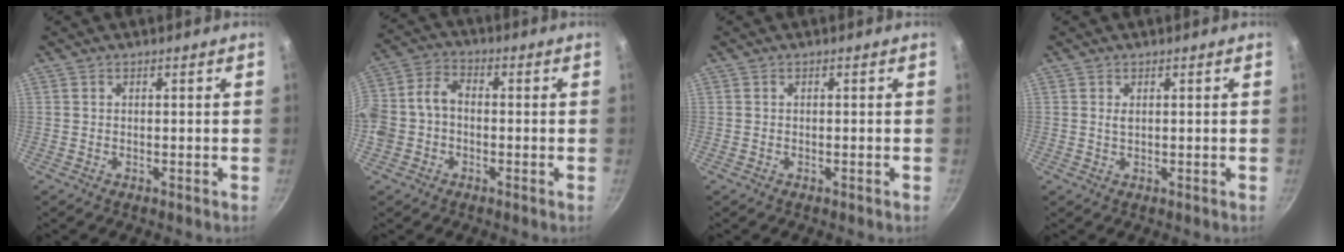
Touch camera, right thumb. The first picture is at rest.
{"total": 8.6, "force": [-1.6, 6.5, 5.4], "torque": [-0.105, 0.038, -0.043]}
{"total": 0.0}
{"total": 1.0, "force": [0.3, 0.5, 0.8], "torque": [-0.016, 0.000, 0.007]}